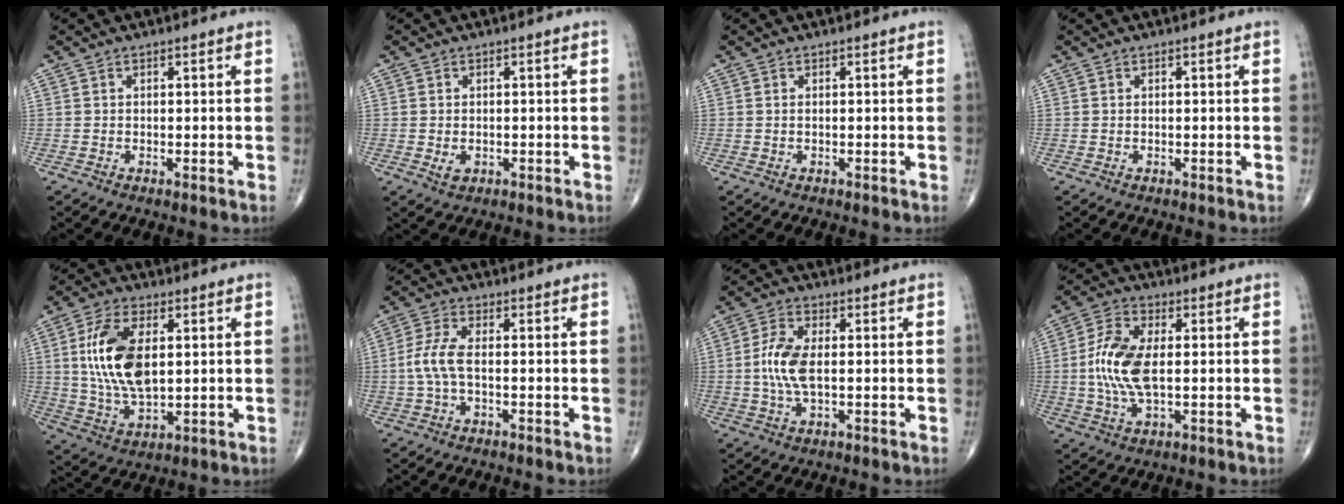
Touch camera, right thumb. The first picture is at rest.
{"total": 2.0, "force": [-0.3, 1.5, 1.3], "torque": [-0.020, -0.002, -0.001]}
{"total": 0.0}
{"total": 0.0}
{"total": 14.3, "force": [2.5, 7.3, 12.1], "torque": [-0.235, -0.009, 0.053]}
{"total": 5.7, "force": [-0.6, 2.2, 5.2], "torque": [-0.132, 0.011, -0.017]}
{"total": 7.3, "force": [-0.1, 3.3, 6.6], "torque": [-0.151, 0.007, -0.004]}
{"total": 10.8, "force": [0.1, 5.1, 9.6], "torque": [-0.210, 0.007, 0.002]}